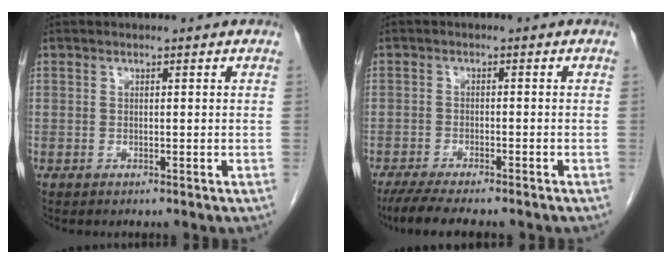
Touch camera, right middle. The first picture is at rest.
{"total": 9.5, "force": [-7.9, 1.6, 5.0], "torque": [-0.074, -0.016, -0.121]}